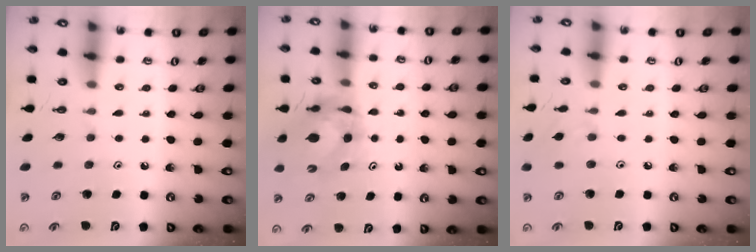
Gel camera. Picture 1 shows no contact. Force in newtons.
{"total": 7.2, "press": 7.2, "slide": 0.7}
{"total": 2.2, "press": 2.2, "slide": 0.5}